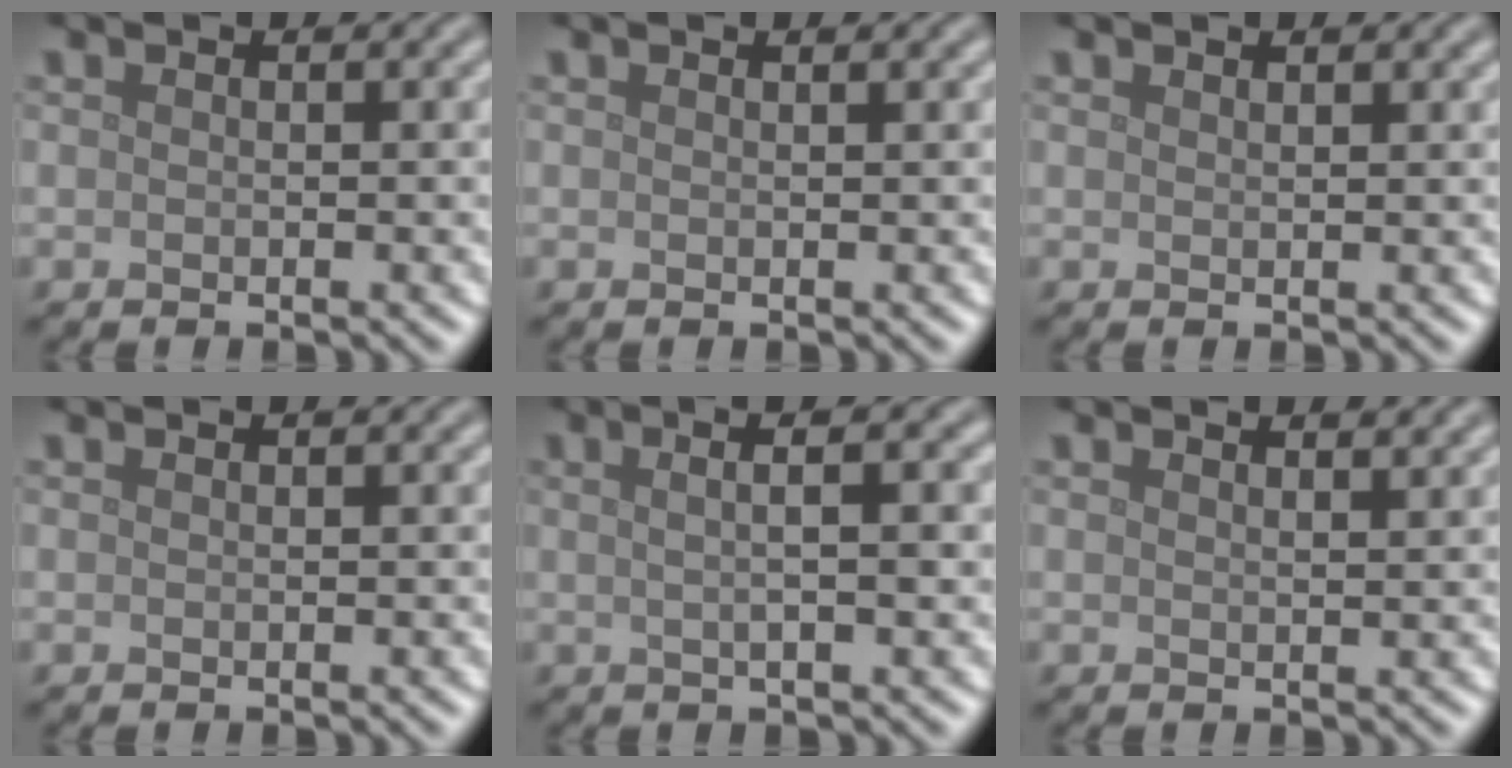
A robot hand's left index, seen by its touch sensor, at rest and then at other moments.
{"total": 0.6, "force": [0.5, 0.1, 0.3], "torque": [-0.002, 0.001, 0.007]}
{"total": 0.7, "force": [0.7, 0.1, 0.1], "torque": [0.001, 0.001, 0.014]}
{"total": 0.0}
{"total": 4.7, "force": [1.3, 1.7, 4.2], "torque": [-0.049, 0.014, 0.000]}
{"total": 2.3, "force": [2.0, 0.7, 1.1], "torque": [-0.001, 0.013, 0.006]}